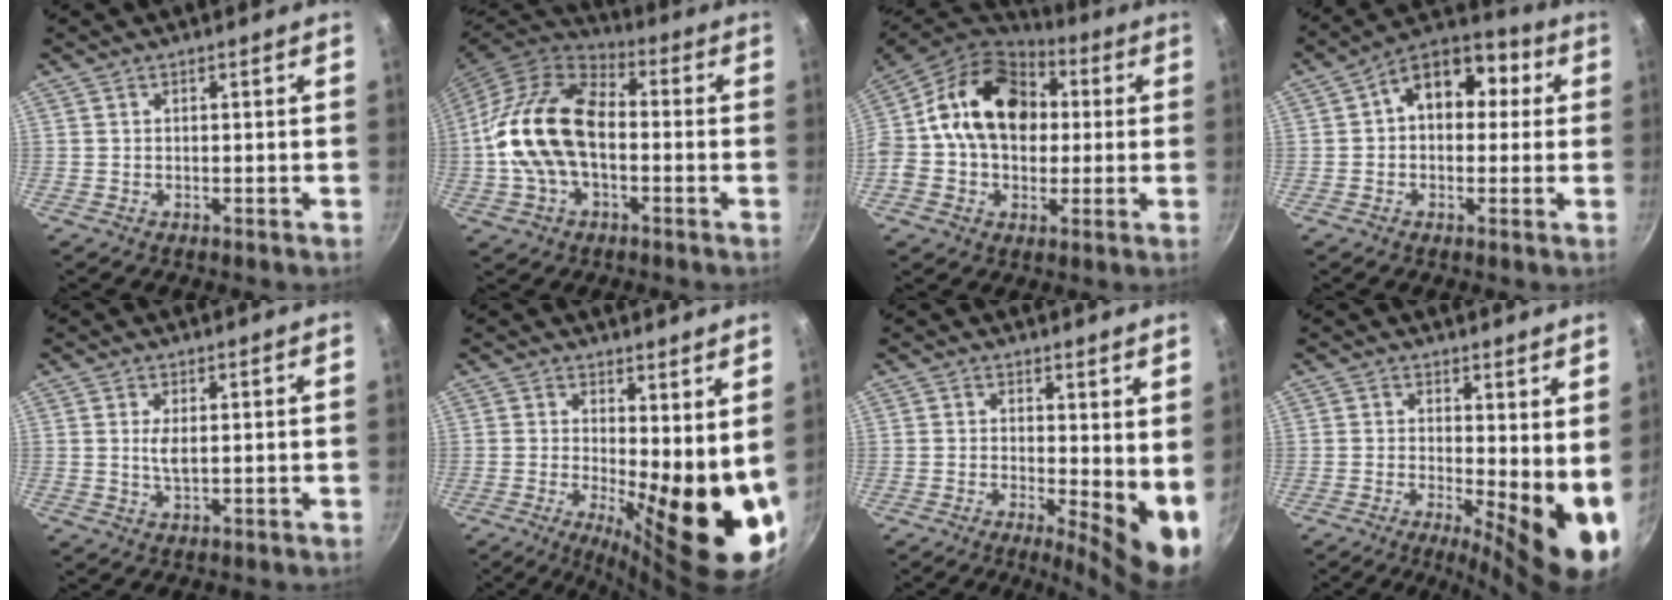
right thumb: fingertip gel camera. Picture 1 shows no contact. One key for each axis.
{"total": 18.0, "fx": -1.3, "fy": 11.4, "fz": 13.9, "tx": -0.241, "ty": 0.036, "tz": -0.036}
{"total": 20.3, "fx": 2.9, "fy": 15.1, "fz": 13.3, "tx": -0.205, "ty": 0.031, "tz": 0.032}
{"total": 13.2, "fx": 2.6, "fy": 9.3, "fz": 8.9, "tx": -0.087, "ty": 0.029, "tz": 0.019}
{"total": 2.7, "fx": 0.5, "fy": 1.0, "fz": 2.4, "tx": -0.048, "ty": -0.004, "tz": 0.012}
{"total": 15.1, "fx": 0.9, "fy": 5.3, "fz": 14.1, "tx": -0.172, "ty": -0.034, "tz": 0.021}
{"total": 8.8, "fx": 0.5, "fy": 3.2, "fz": 8.2, "tx": -0.101, "ty": -0.023, "tz": 0.009}
{"total": 10.8, "fx": 0.1, "fy": 3.6, "fz": 10.2, "tx": -0.120, "ty": -0.020, "tz": 0.005}